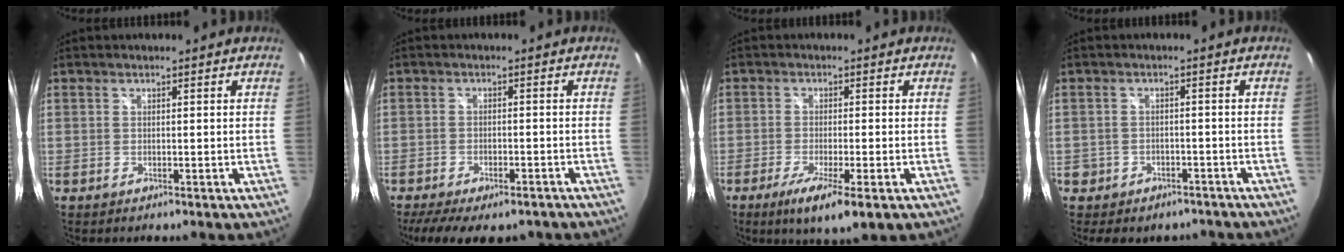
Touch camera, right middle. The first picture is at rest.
{"total": 13.0, "force": [-9.9, 4.6, 7.1], "torque": [-0.145, -0.036, -0.141]}
{"total": 7.7, "force": [-4.1, 0.8, 6.4], "torque": [-0.127, -0.028, -0.067]}
{"total": 5.8, "force": [-3.9, 4.1, 1.3], "torque": [-0.034, 0.010, -0.044]}